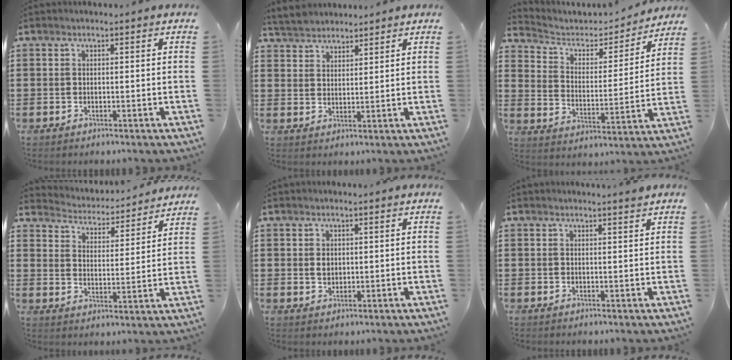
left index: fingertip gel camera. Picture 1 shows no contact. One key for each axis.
{"total": 3.8, "fx": 3.7, "fy": 1.0, "fz": 0.1, "tx": -0.017, "ty": -0.004, "tz": 0.069}
{"total": 3.6, "fx": 3.0, "fy": 1.8, "fz": 0.8, "tx": -0.038, "ty": -0.019, "tz": 0.042}
{"total": 3.8, "fx": 3.8, "fy": 0.1, "fz": -0.4, "tx": -0.018, "ty": -0.036, "tz": 0.059}
{"total": 1.6, "fx": 0.4, "fy": 1.2, "fz": 1.0, "tx": -0.023, "ty": 0.006, "tz": 0.007}
{"total": 1.1, "fx": 1.0, "fy": -0.2, "fz": 0.4, "tx": -0.008, "ty": -0.003, "tz": 0.019}